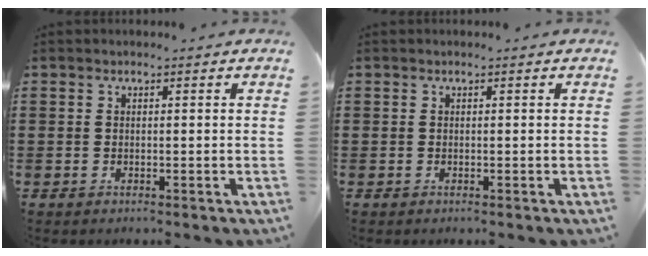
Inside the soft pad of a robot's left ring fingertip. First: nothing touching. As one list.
[{"total": 0.0}]